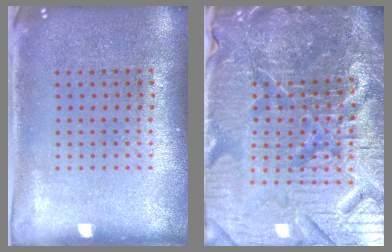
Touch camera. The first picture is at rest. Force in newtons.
{"total": 7.1, "press": 6.3, "slide": 3.2}